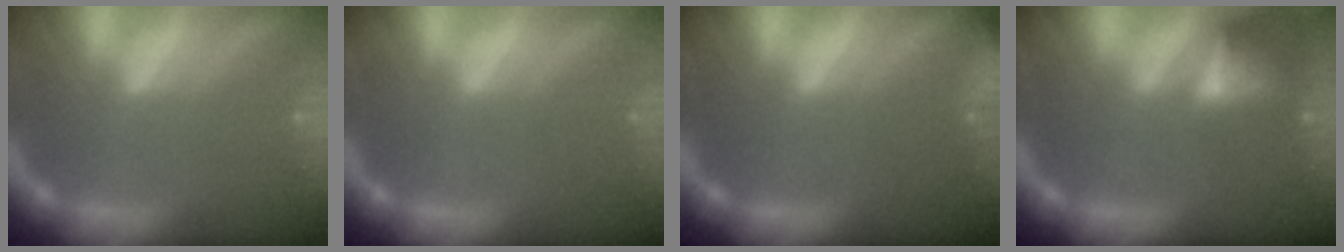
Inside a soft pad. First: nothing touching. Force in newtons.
{"total": 0.0}
{"total": 5.0}
{"total": 4.5}